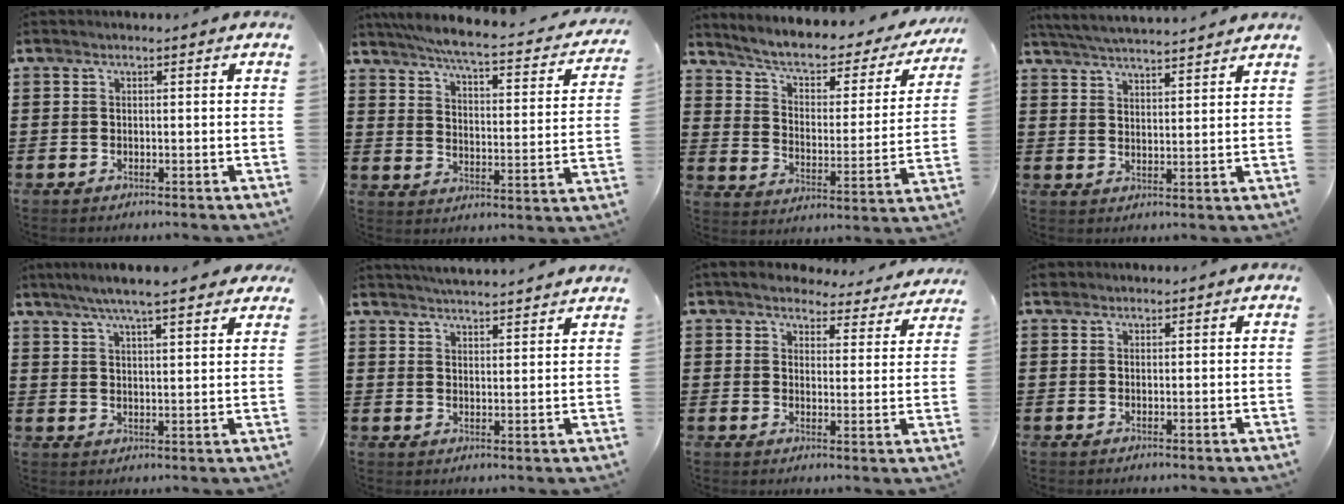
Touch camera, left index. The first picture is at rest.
{"total": 5.3, "force": [4.8, -0.3, 2.4], "torque": [-0.071, -0.038, 0.075]}
{"total": 5.0, "force": [3.4, 1.9, 3.1], "torque": [-0.076, -0.022, 0.049]}
{"total": 4.5, "force": [4.5, -0.4, 0.7], "torque": [-0.029, -0.023, 0.079]}
{"total": 6.0, "force": [5.1, 0.4, 3.2], "torque": [-0.077, -0.011, 0.088]}
{"total": 3.8, "force": [3.8, -0.3, 0.3], "torque": [-0.016, -0.017, 0.068]}
{"total": 4.4, "force": [4.3, 0.8, 0.9], "torque": [-0.039, -0.022, 0.075]}
{"total": 0.8, "force": [0.6, 0.4, 0.1], "torque": [-0.004, 0.004, 0.012]}